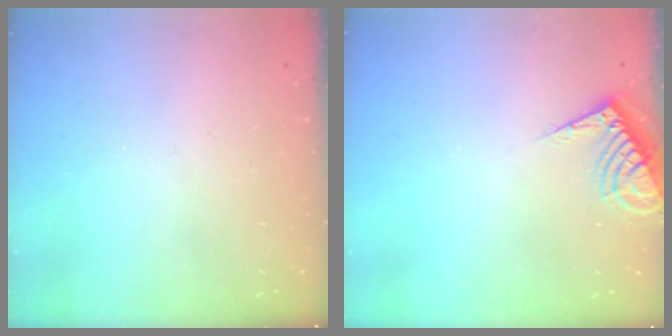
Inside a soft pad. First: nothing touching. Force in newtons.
{"total": 8.7, "press": 8.7, "slide": 0.4}